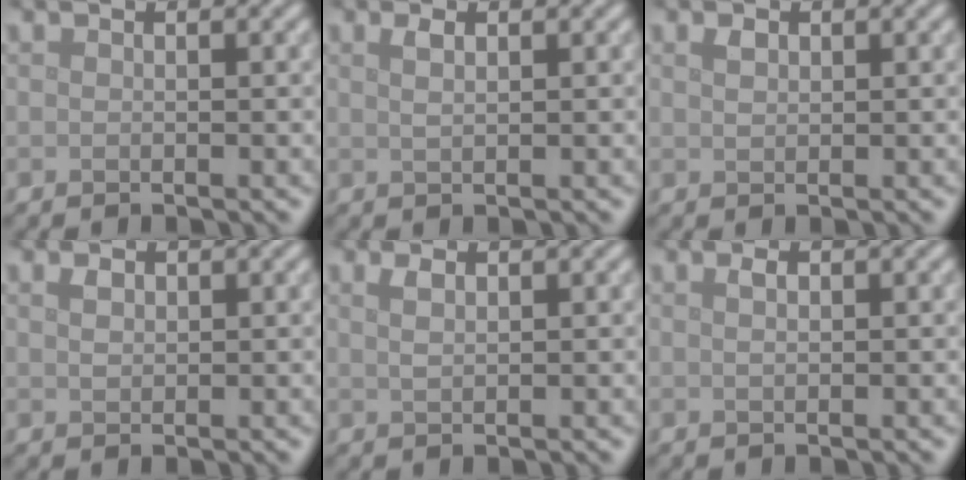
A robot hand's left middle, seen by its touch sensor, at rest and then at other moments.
{"total": 1.2, "force": [0.6, 0.4, 0.9], "torque": [-0.019, 0.001, 0.013]}
{"total": 1.0, "force": [0.6, 0.7, 0.6], "torque": [-0.012, -0.001, 0.012]}
{"total": 1.1, "force": [0.6, 0.8, 0.6], "torque": [-0.012, -0.001, 0.012]}
{"total": 1.2, "force": [0.7, 0.5, 0.9], "torque": [-0.020, 0.000, 0.015]}
{"total": 0.9, "force": [0.3, 0.4, 0.7], "torque": [-0.016, 0.001, 0.007]}